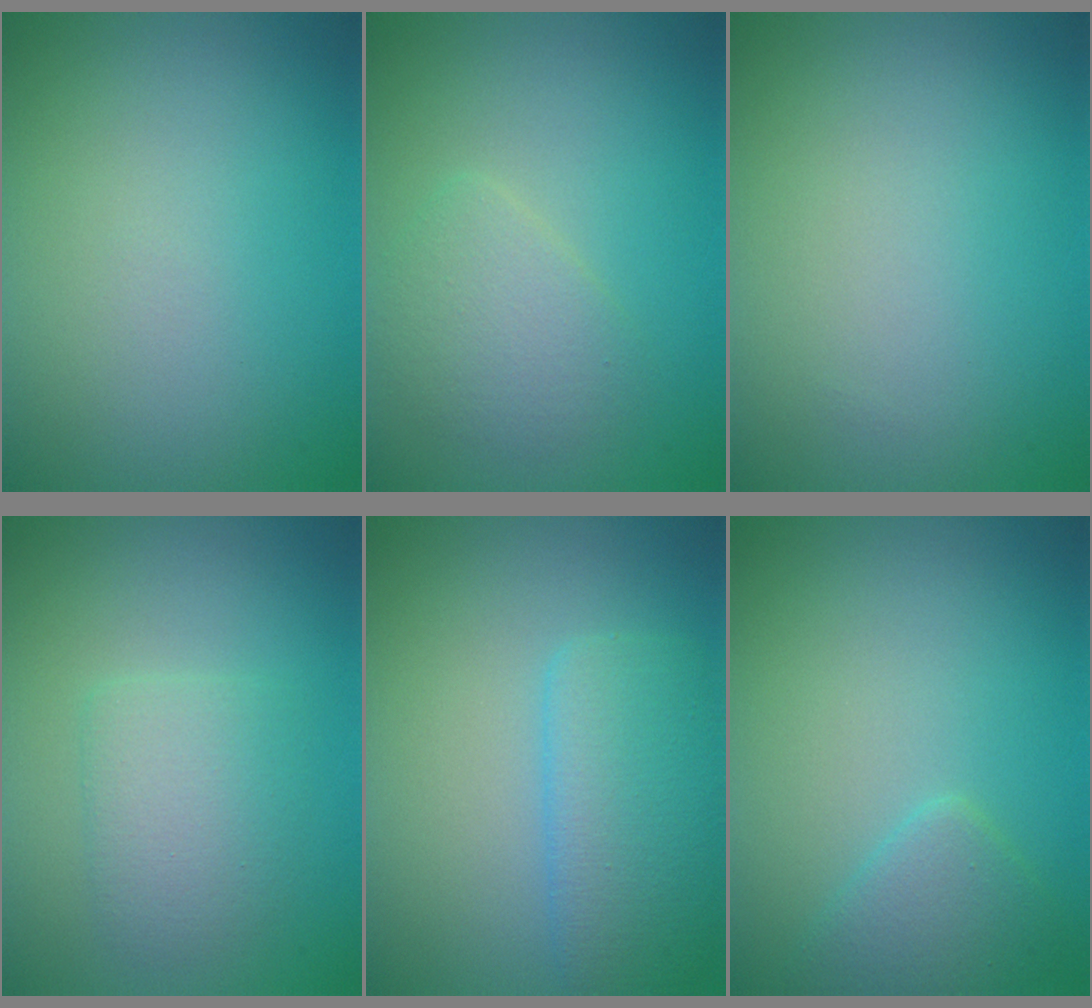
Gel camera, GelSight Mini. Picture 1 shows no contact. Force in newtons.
{"total": 2.6, "press": 2.6, "slide": 0.0}
{"total": 0.0}
{"total": 2.6, "press": 2.6, "slide": 0.2}
{"total": 4.3, "press": 4.3, "slide": 0.0}
{"total": 2.4, "press": 2.4, "slide": 0.1}